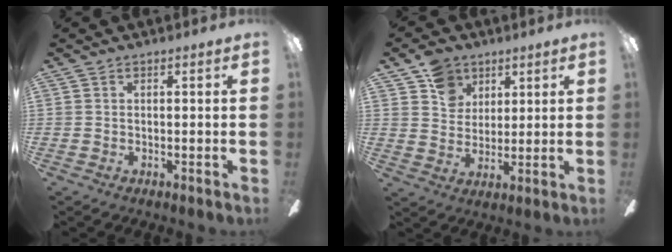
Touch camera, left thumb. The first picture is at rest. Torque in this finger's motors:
{"motor_torque": [1.09, 0.50, 1.18, -0.64, 0.06]}